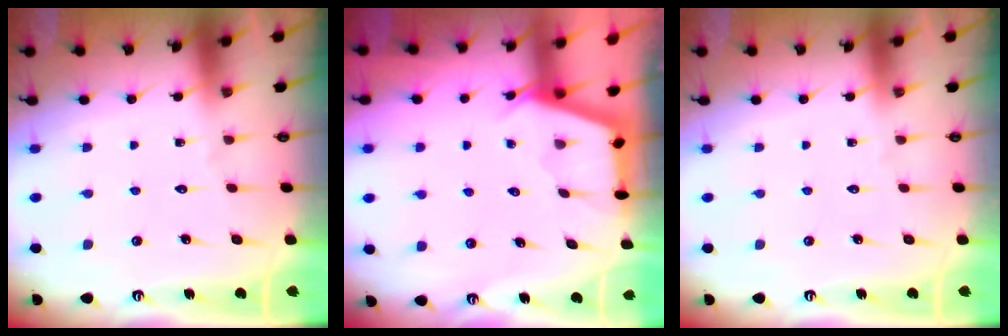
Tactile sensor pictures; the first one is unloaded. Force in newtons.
{"total": 2.9, "press": 2.8, "slide": 0.3}
{"total": 0.0}